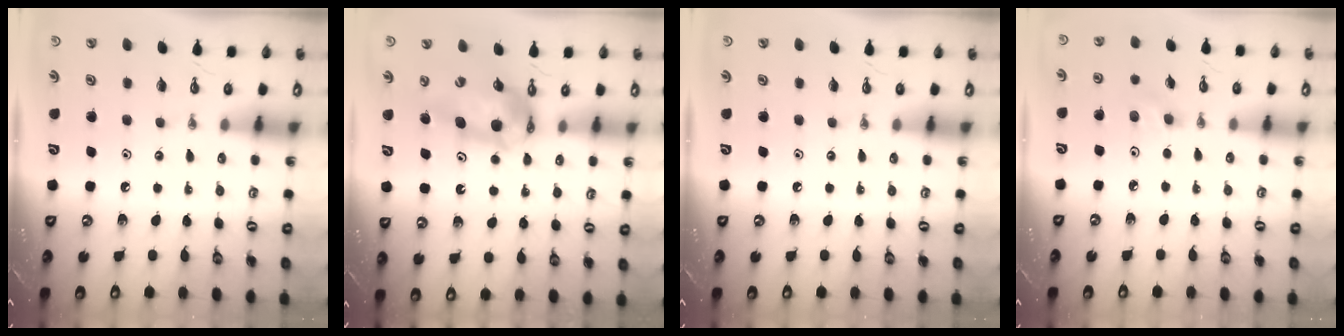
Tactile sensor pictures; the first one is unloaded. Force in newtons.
{"total": 12.0, "press": 11.9, "slide": 1.2}
{"total": 0.0}
{"total": 2.6, "press": 2.5, "slide": 0.8}